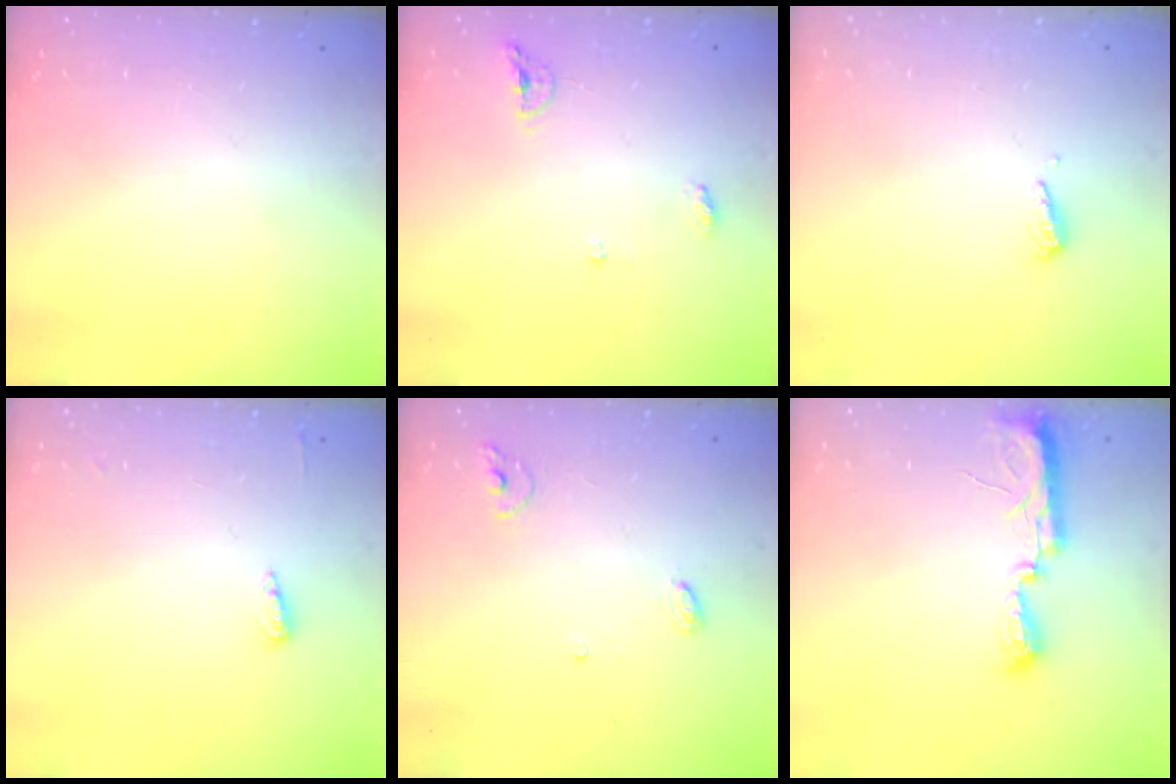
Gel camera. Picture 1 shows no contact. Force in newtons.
{"total": 6.8, "press": 6.7, "slide": 0.6}
{"total": 3.0, "press": 3.0, "slide": 0.2}
{"total": 4.5, "press": 4.4, "slide": 1.0}
{"total": 3.8, "press": 3.8, "slide": 0.2}
{"total": 7.7, "press": 7.7, "slide": 0.6}